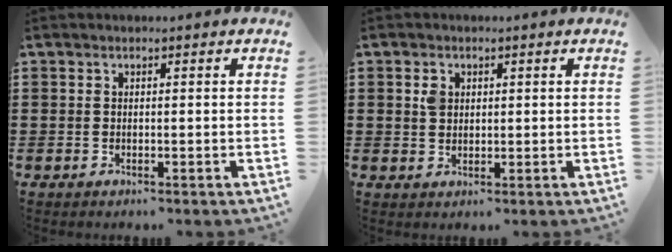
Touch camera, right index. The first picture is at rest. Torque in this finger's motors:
{"motor_torque": [0.09, -0.06, 0.06, 0.01]}